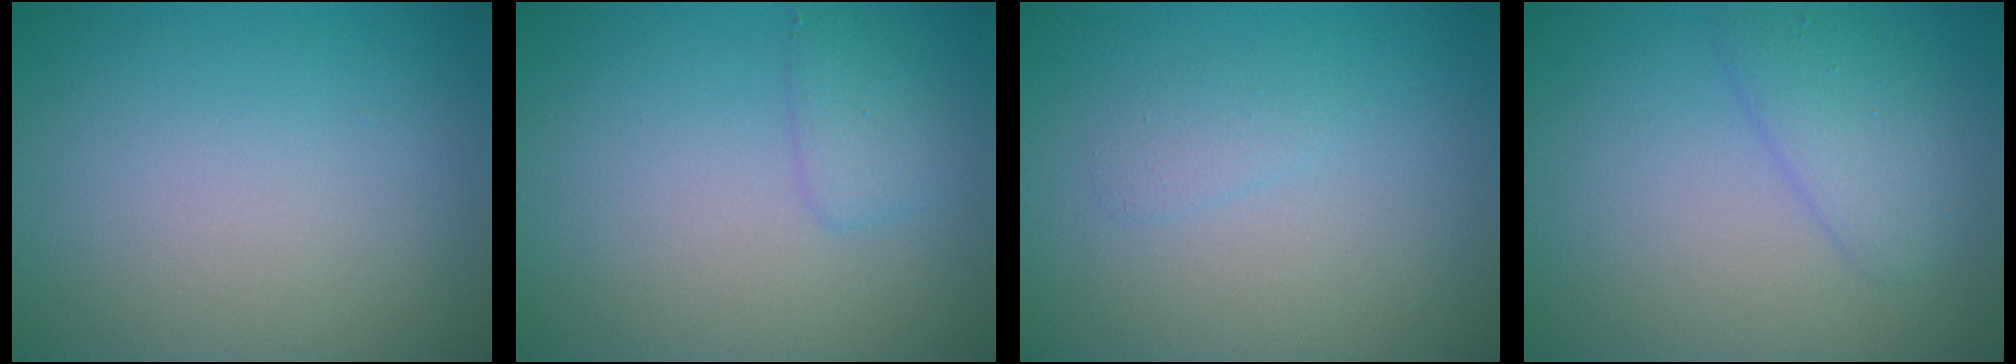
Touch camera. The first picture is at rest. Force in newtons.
{"total": 1.7, "press": 1.7, "slide": 0.2}
{"total": 1.0, "press": 1.0, "slide": 0.0}
{"total": 2.7, "press": 2.7, "slide": 0.1}